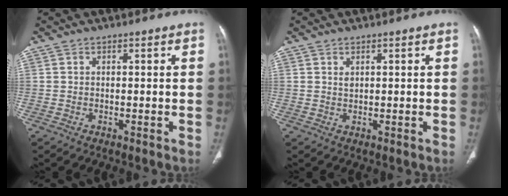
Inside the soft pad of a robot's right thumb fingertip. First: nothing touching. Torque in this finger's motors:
{"motor_torque": [0.37, 0.56, 0.25, 0.41, 0.02]}